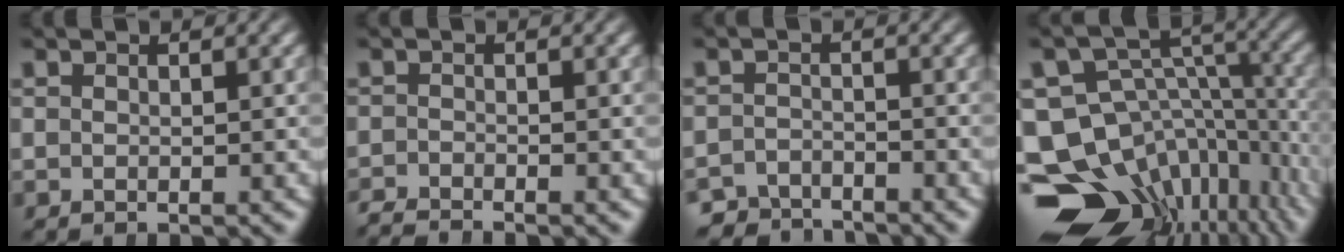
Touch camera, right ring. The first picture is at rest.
{"total": 2.4, "force": [-2.3, 0.9, 0.1], "torque": [-0.002, -0.012, -0.039]}
{"total": 3.9, "force": [-3.8, 1.1, -0.1], "torque": [0.003, -0.019, -0.064]}
{"total": 20.0, "force": [-7.4, 15.5, 10.1], "torque": [-0.201, -0.100, -0.091]}